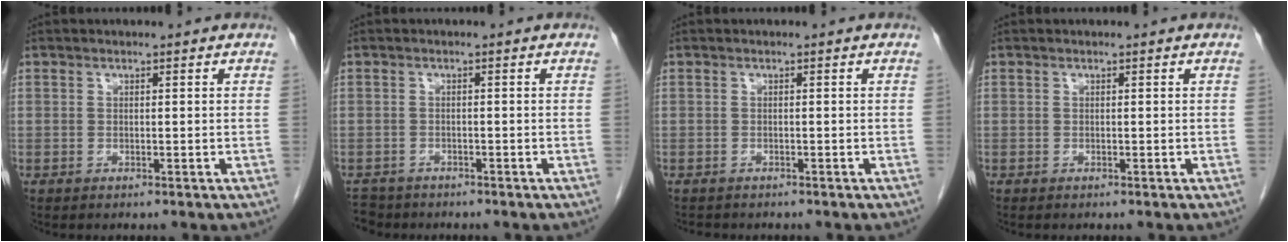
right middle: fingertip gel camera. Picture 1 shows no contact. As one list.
[{"total": 3.2, "force": [-2.9, 1.4, -0.2], "torque": [-0.002, -0.003, -0.051]}, {"total": 2.0, "force": [-1.8, 0.6, 0.6], "torque": [-0.019, -0.006, -0.022]}, {"total": 0.0}]